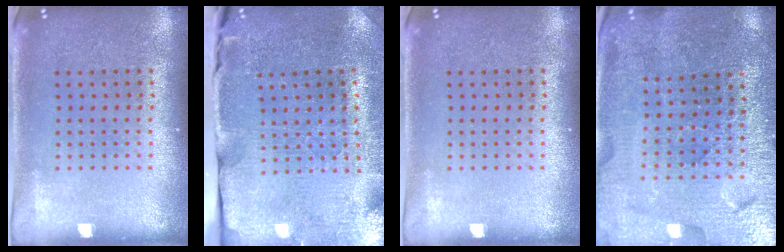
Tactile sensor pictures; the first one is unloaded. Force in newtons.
{"total": 3.6, "press": 3.5, "slide": 0.9}
{"total": 0.0}
{"total": 3.4, "press": 3.4, "slide": 0.2}